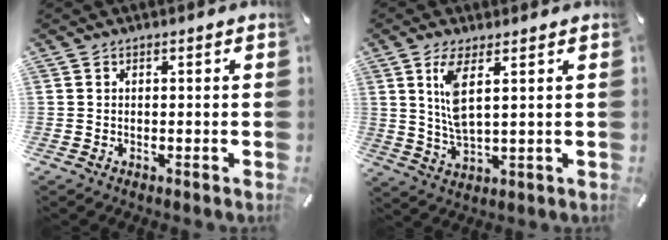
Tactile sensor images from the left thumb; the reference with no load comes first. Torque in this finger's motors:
{"motor_torque": [0.46, -0.55, 0.46, 0.46, 0.02]}